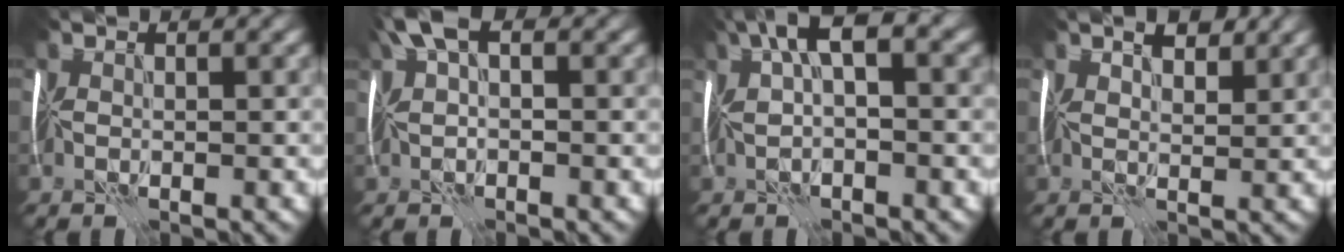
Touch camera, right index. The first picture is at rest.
{"total": 3.8, "force": [0.7, 1.9, 3.2], "torque": [-0.074, 0.006, 0.020]}
{"total": 5.5, "force": [1.0, 2.2, 5.0], "torque": [-0.097, 0.014, 0.020]}
{"total": 2.5, "force": [1.5, 1.2, 1.7], "torque": [-0.022, 0.005, 0.020]}